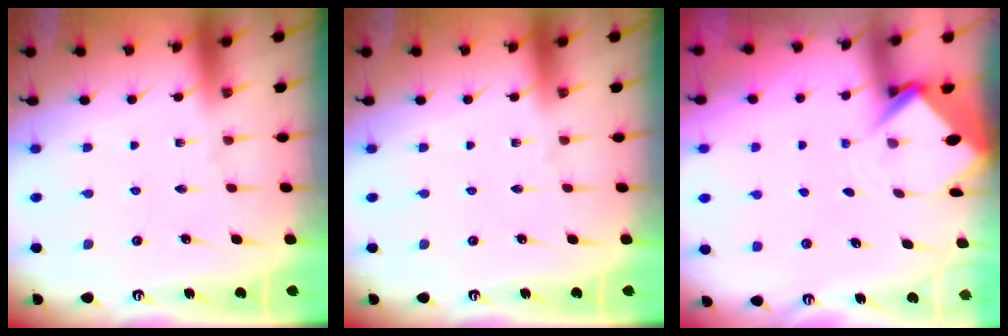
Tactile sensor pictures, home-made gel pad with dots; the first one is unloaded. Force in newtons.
{"total": 0.0}
{"total": 3.8, "press": 3.8, "slide": 0.2}